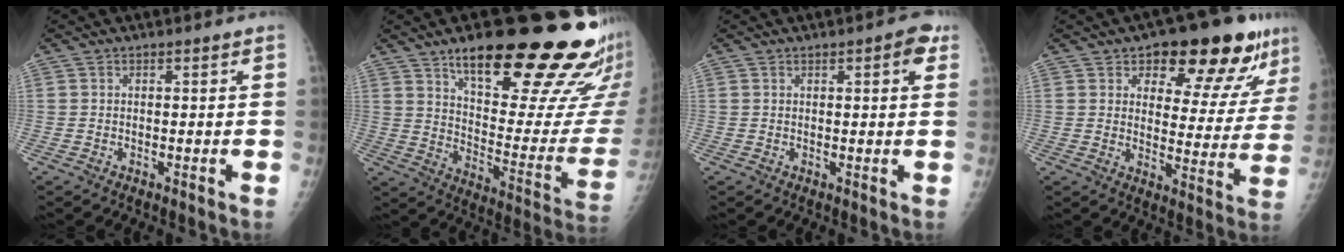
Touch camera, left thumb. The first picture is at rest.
{"total": 29.9, "force": [19.4, 9.0, 20.9], "torque": [-0.239, -0.083, 0.279]}
{"total": 3.8, "force": [1.7, 1.3, 3.1], "torque": [-0.028, -0.002, 0.016]}
{"total": 17.7, "force": [10.9, 7.7, 11.6], "torque": [-0.098, -0.041, 0.148]}